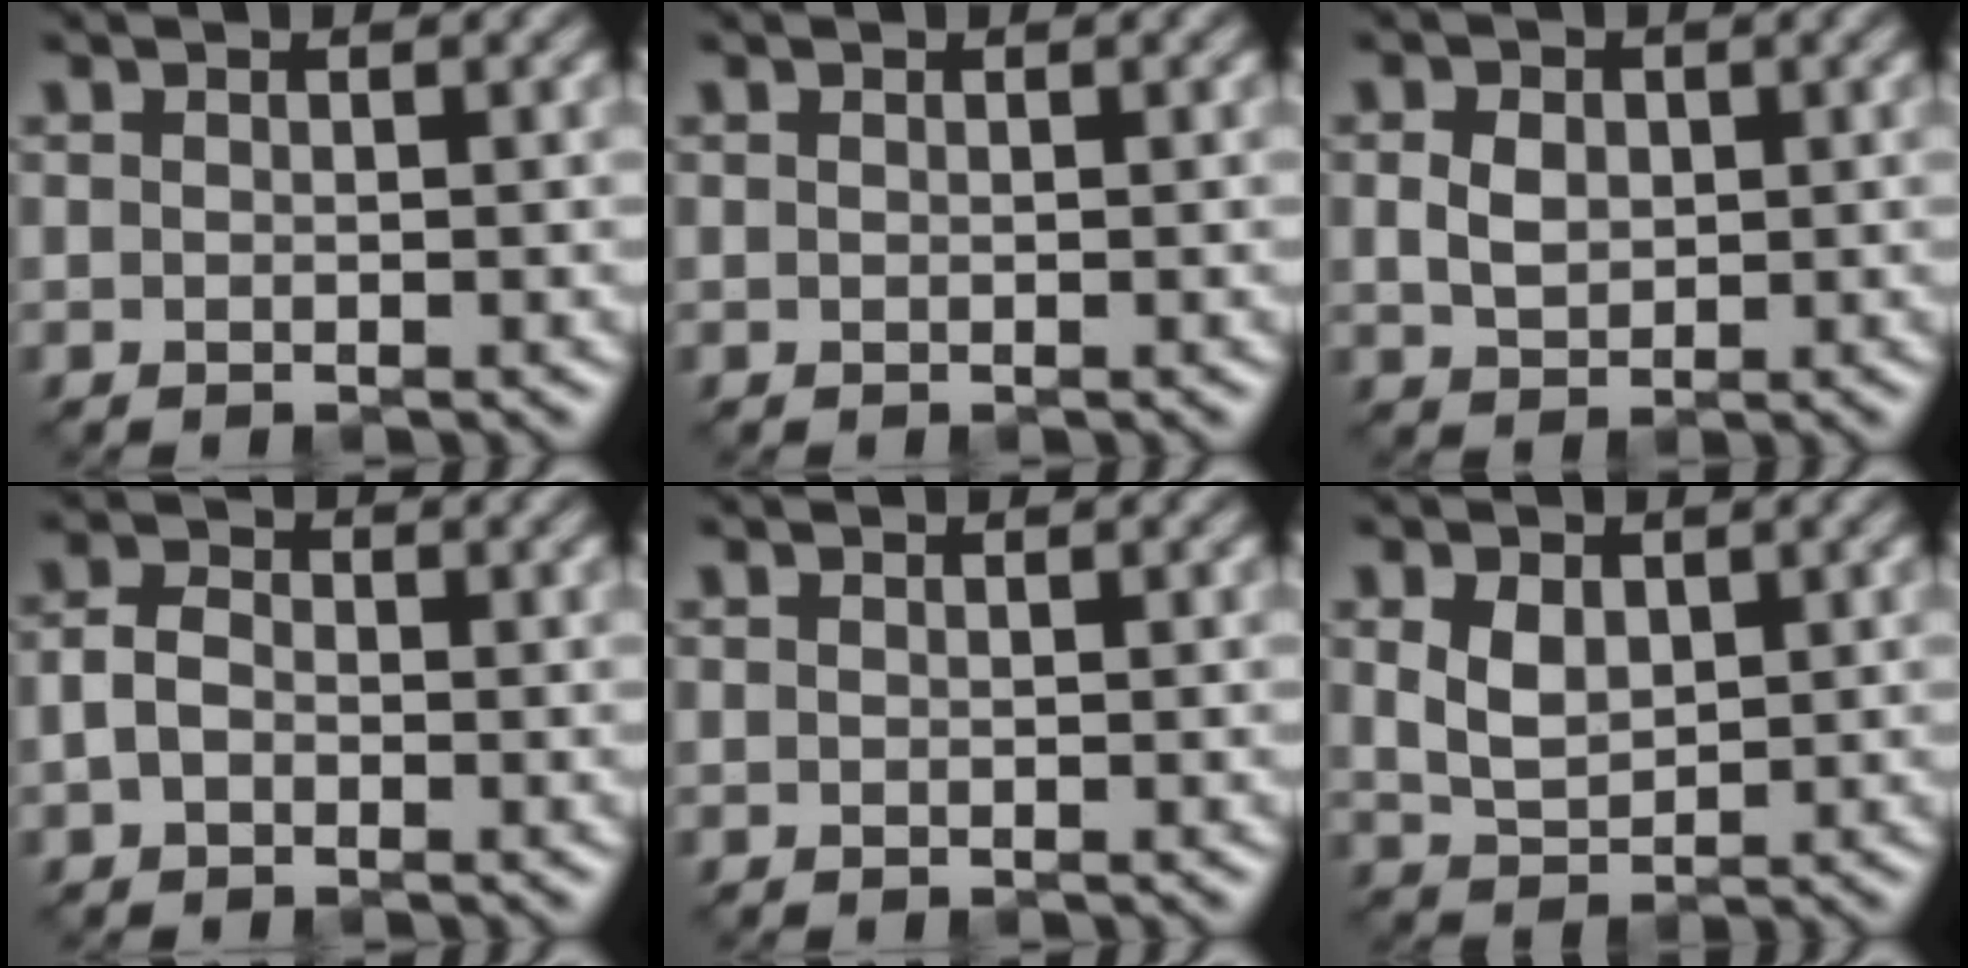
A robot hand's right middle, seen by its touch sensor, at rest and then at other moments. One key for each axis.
{"total": 0.0}
{"total": 2.4, "fx": 0.4, "fy": 1.9, "fz": 1.5, "tx": -0.033, "ty": 0.000, "tz": 0.007}
{"total": 2.3, "fx": -0.6, "fy": 1.7, "fz": 1.4, "tx": -0.030, "ty": 0.003, "tz": -0.018}
{"total": 0.0}
{"total": 3.0, "fx": 0.9, "fy": 2.0, "fz": 2.0, "tx": -0.047, "ty": -0.002, "tz": 0.021}